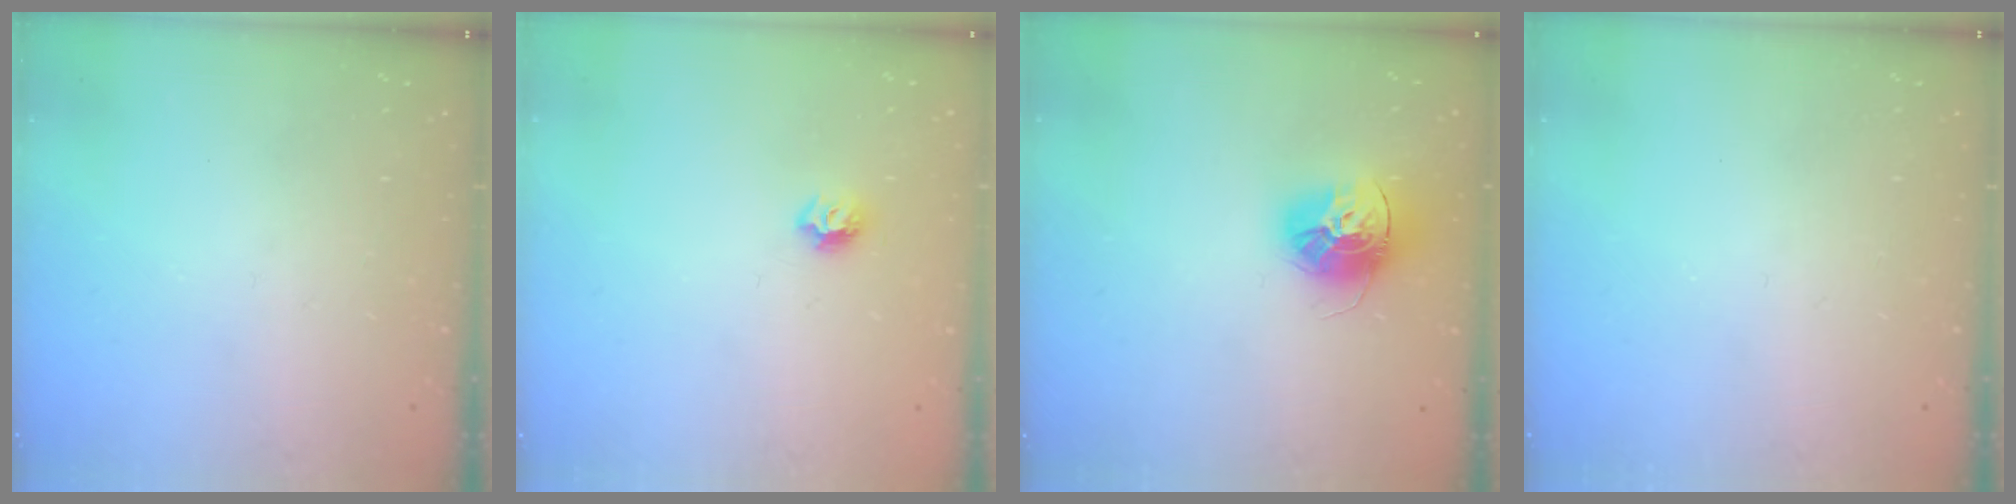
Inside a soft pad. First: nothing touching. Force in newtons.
{"total": 6.5, "press": 6.5, "slide": 0.8}
{"total": 14.9, "press": 14.8, "slide": 1.3}
{"total": 0.0}